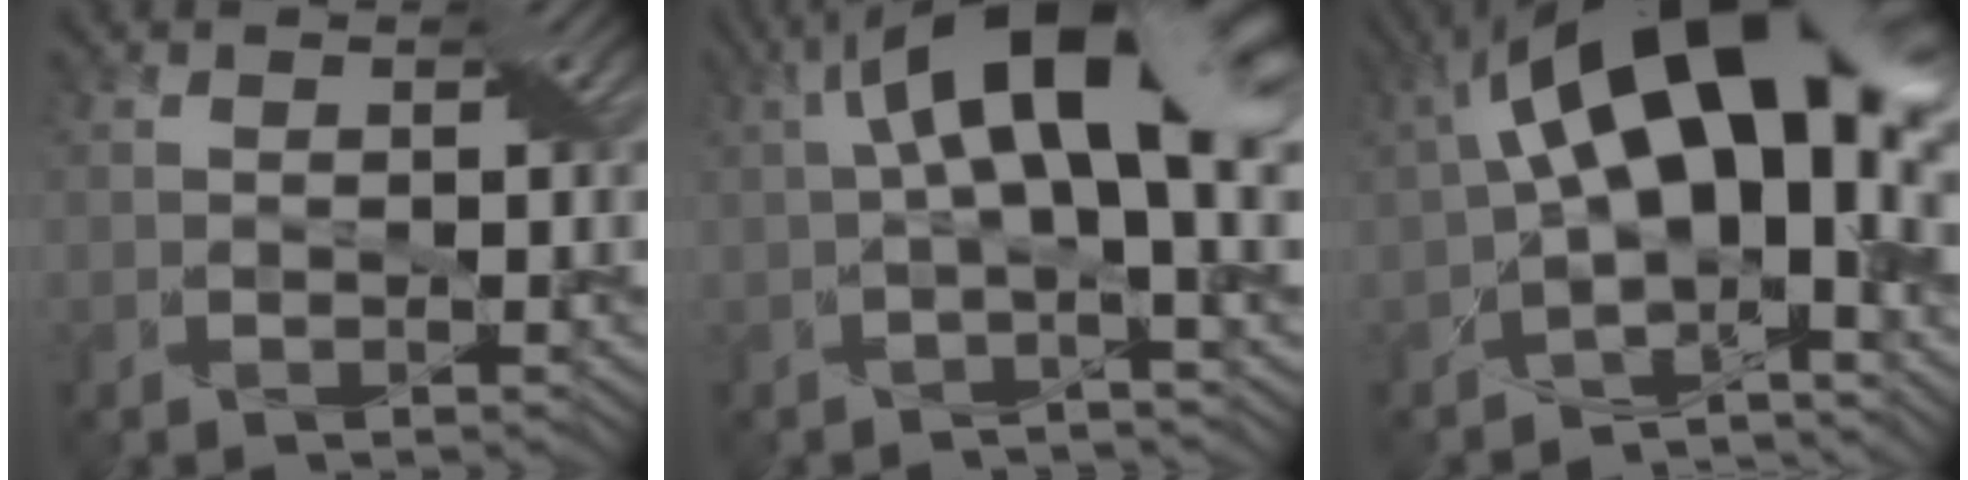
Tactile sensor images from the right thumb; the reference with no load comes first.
{"total": 13.4, "force": [3.2, 4.0, 12.3], "torque": [-0.219, 0.017, 0.051]}
{"total": 18.1, "force": [2.7, 8.6, 15.7], "torque": [-0.222, 0.017, 0.045]}